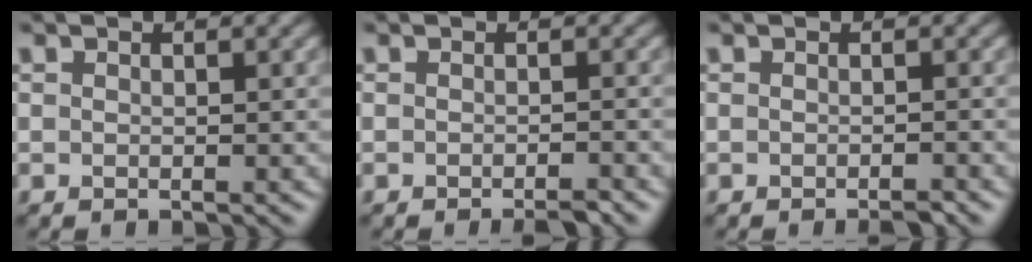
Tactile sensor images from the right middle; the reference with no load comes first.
{"total": 1.4, "force": [-1.1, 0.2, 0.9], "torque": [-0.012, 0.001, -0.016]}
{"total": 1.0, "force": [-0.8, 0.2, 0.6], "torque": [-0.011, 0.000, -0.011]}